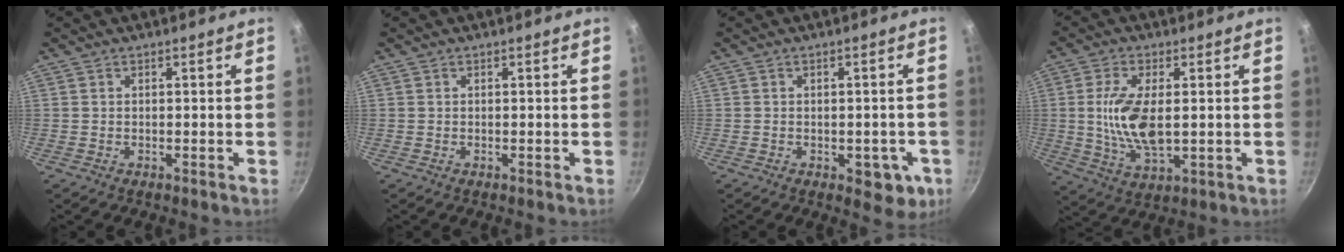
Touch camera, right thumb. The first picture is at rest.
{"total": 0.0}
{"total": 5.6, "force": [-2.2, 3.2, 4.1], "torque": [-0.021, 0.008, -0.023]}
{"total": 11.3, "force": [0.4, 5.2, 10.1], "torque": [-0.201, -0.014, 0.015]}